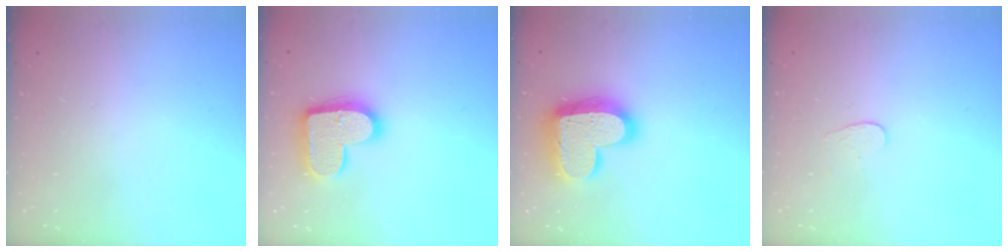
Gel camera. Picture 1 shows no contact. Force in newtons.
{"total": 16.6, "press": 16.5, "slide": 0.9}
{"total": 19.8, "press": 19.8, "slide": 1.5}
{"total": 3.8, "press": 3.8, "slide": 0.3}